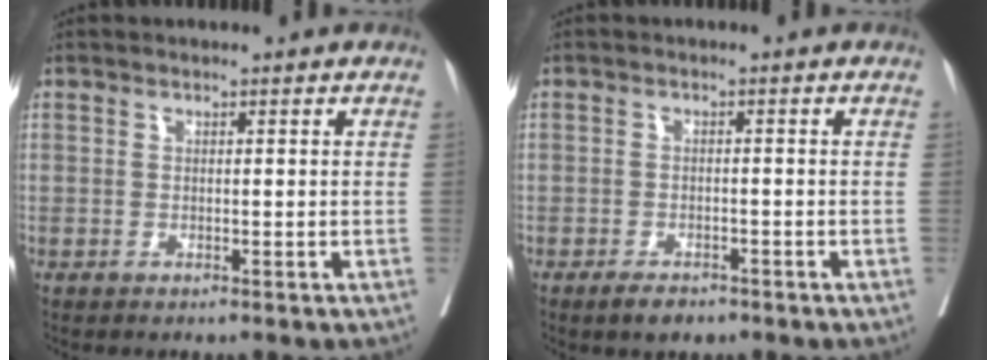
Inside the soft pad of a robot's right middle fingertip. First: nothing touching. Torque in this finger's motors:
{"motor_torque": [0.40, -0.38, 0.15, 0.01]}